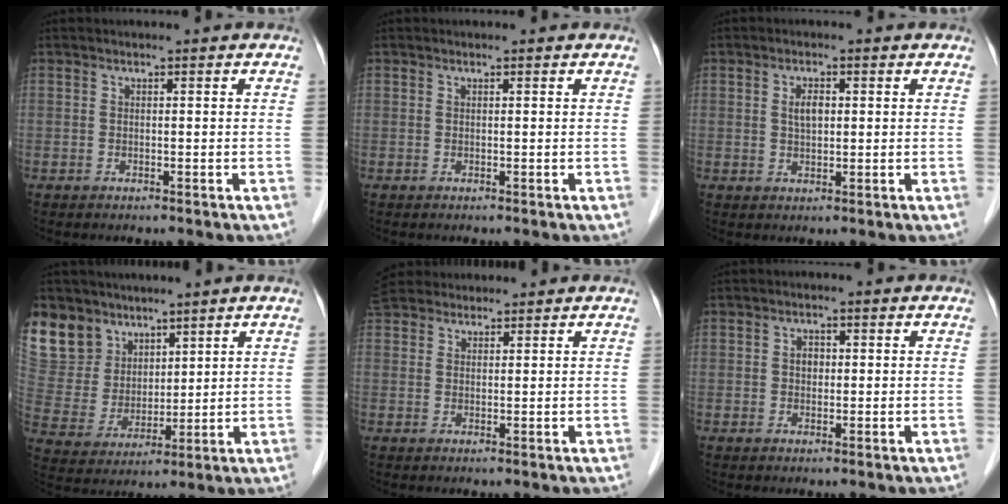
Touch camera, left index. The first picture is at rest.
{"total": 0.0}
{"total": 2.6, "force": [0.5, 1.3, 2.1], "torque": [-0.043, 0.003, 0.011]}
{"total": 16.5, "force": [10.9, 11.7, 4.1], "torque": [-0.135, 0.033, 0.231]}
{"total": 7.3, "force": [6.5, 3.1, 1.4], "torque": [-0.025, 0.039, 0.122]}
{"total": 1.6, "force": [0.1, 1.3, 1.0], "torque": [-0.016, 0.002, 0.002]}